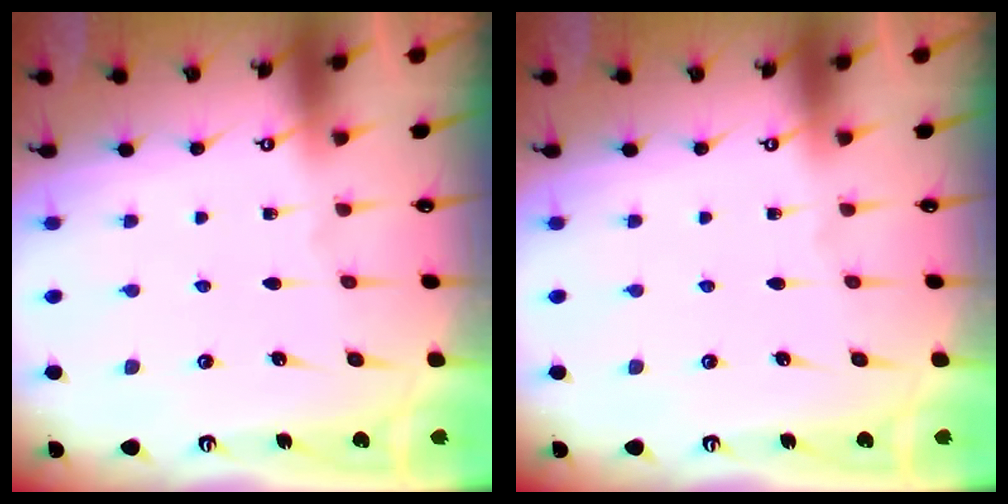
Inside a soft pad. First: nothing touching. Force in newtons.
{"total": 0.0}